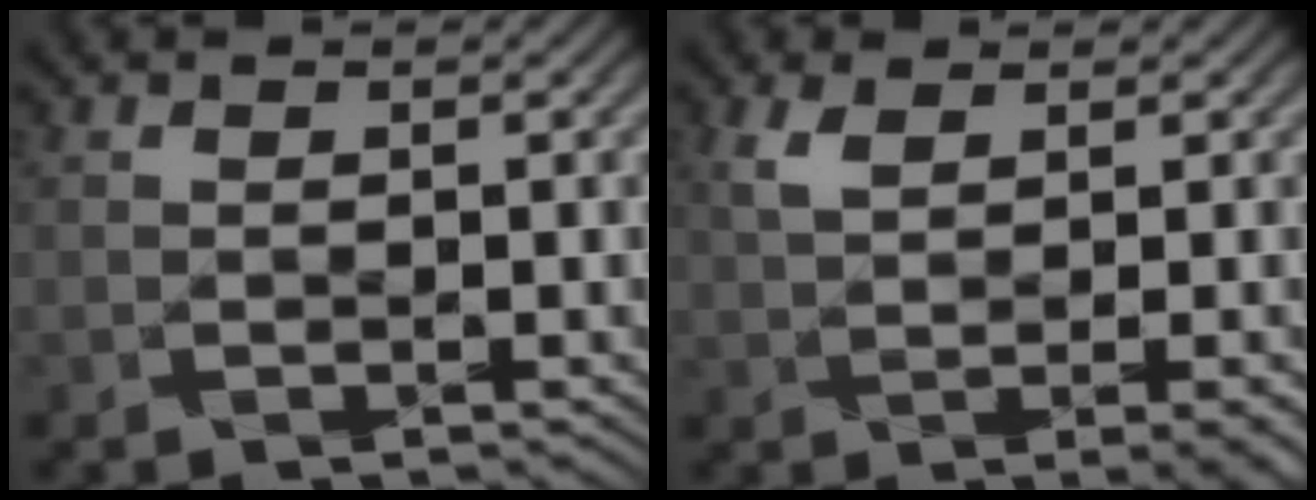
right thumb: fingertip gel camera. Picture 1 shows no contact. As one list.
[{"total": 3.6, "force": [1.1, 0.8, 3.4], "torque": [-0.072, 0.010, 0.025]}]